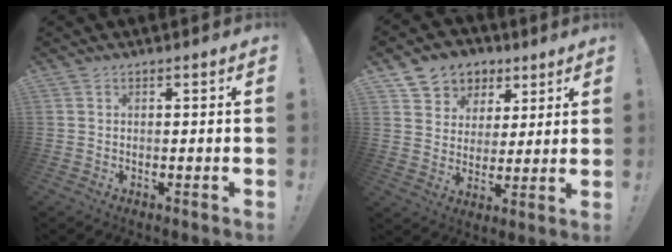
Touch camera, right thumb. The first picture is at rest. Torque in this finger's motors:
{"motor_torque": [0.46, 0.47, 0.00, 0.00, 0.00]}